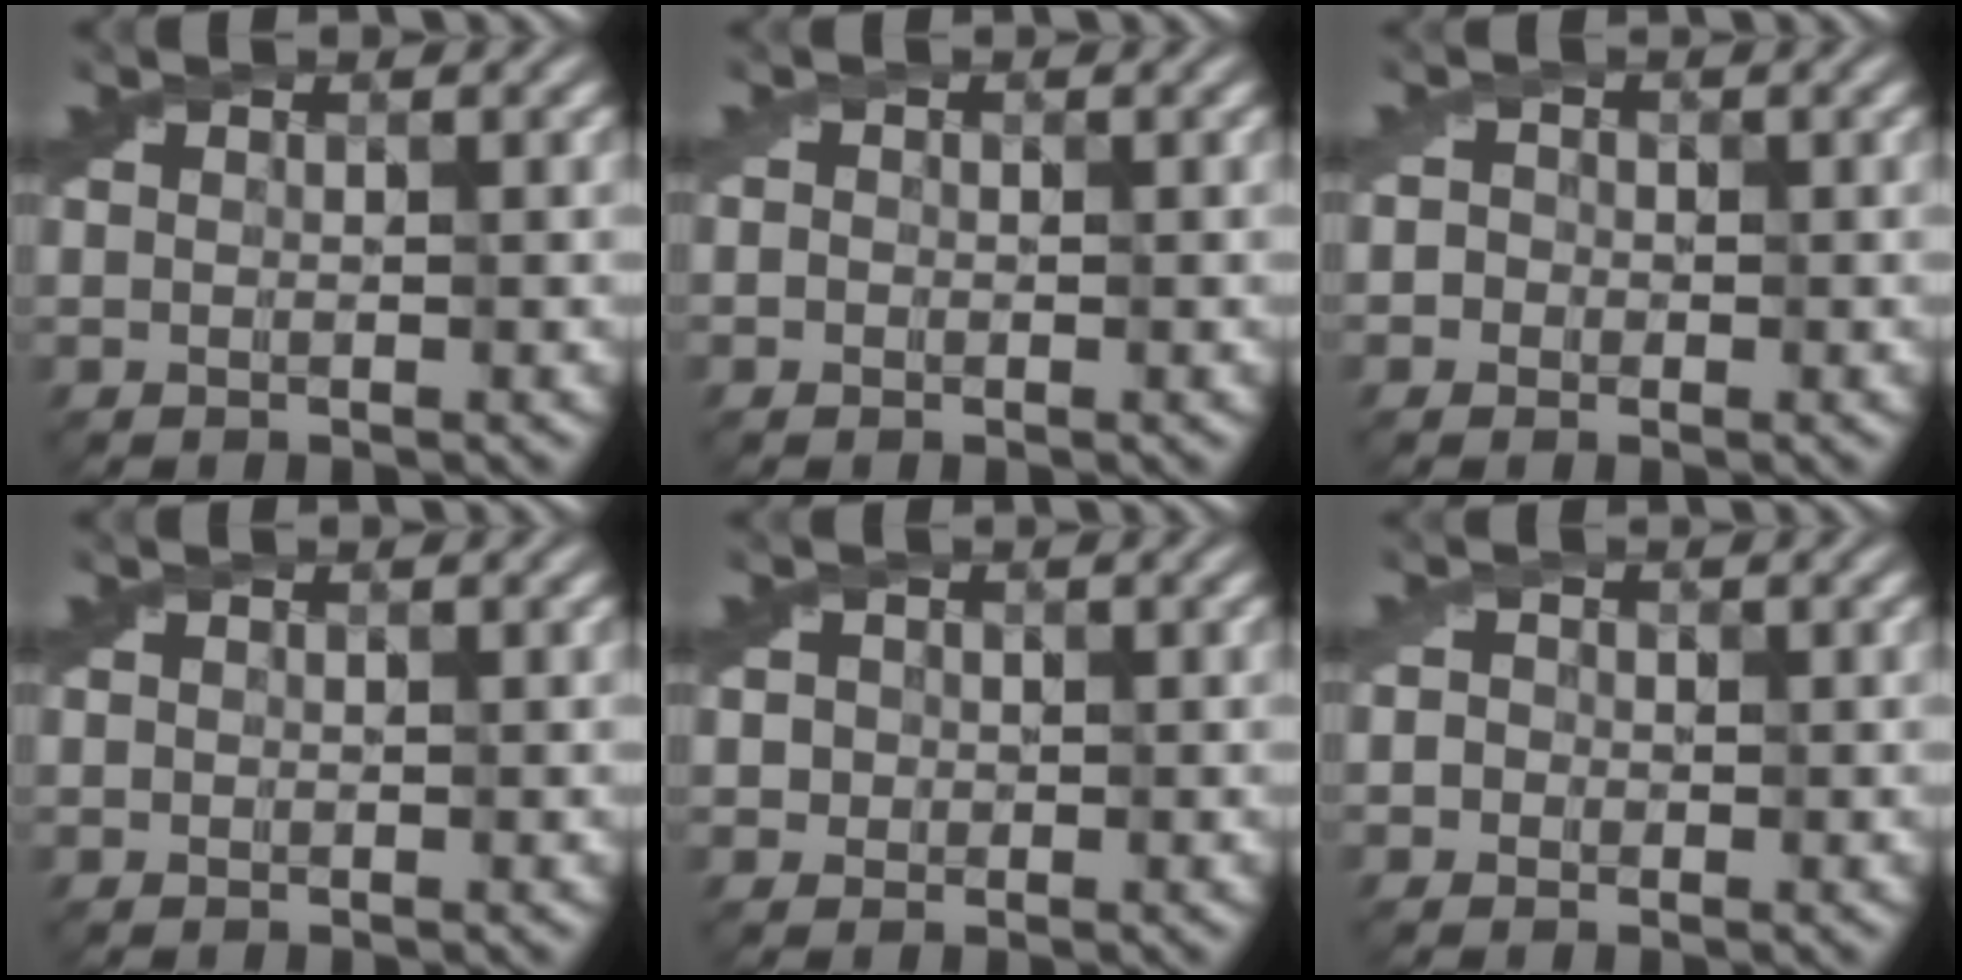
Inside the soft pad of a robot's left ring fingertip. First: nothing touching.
{"total": 0.6, "force": [-0.4, 0.5, 0.1], "torque": [0.004, -0.004, -0.012]}
{"total": 2.4, "force": [0.2, 2.2, 1.0], "torque": [-0.005, 0.013, -0.011]}
{"total": 0.0}
{"total": 2.1, "force": [0.1, 1.9, 0.8], "torque": [-0.020, 0.004, 0.007]}
{"total": 2.3, "force": [0.2, 2.0, 1.0], "torque": [-0.010, 0.012, -0.011]}